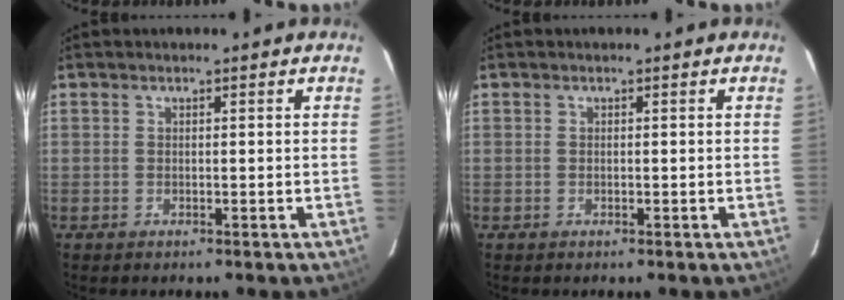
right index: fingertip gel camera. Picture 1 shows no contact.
{"total": 0.0}